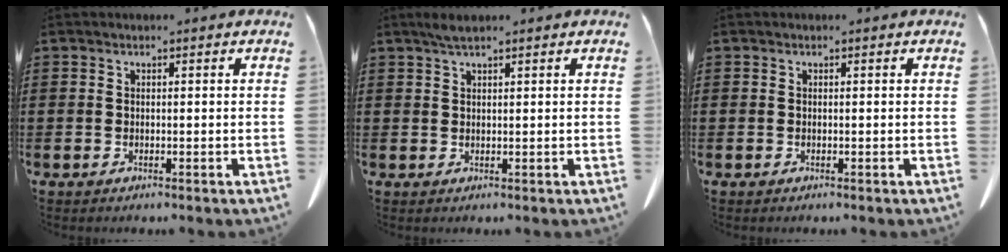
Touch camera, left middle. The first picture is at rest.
{"total": 1.9, "force": [1.3, 0.3, 1.3], "torque": [-0.027, 0.003, 0.023]}
{"total": 0.0}